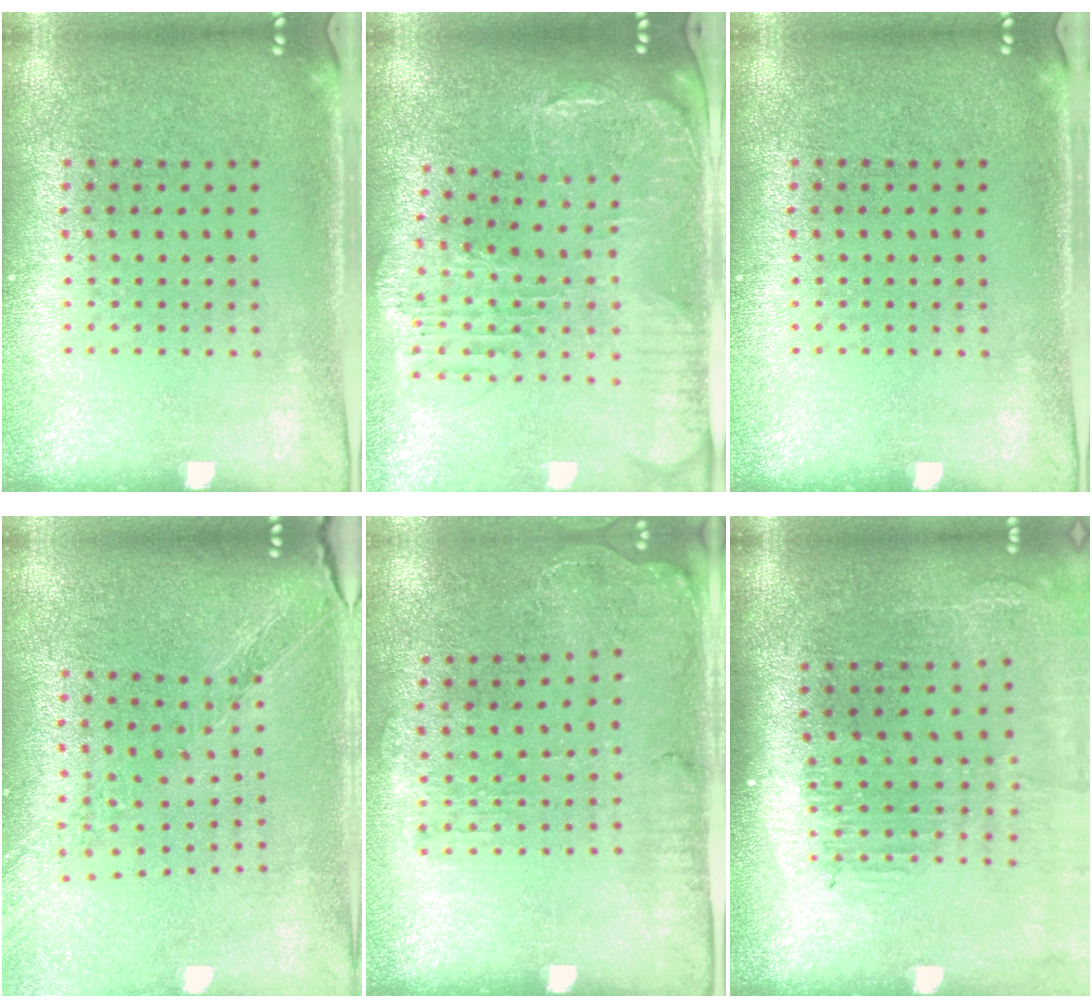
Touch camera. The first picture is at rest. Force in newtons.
{"total": 1.8, "press": 1.6, "slide": 0.7}
{"total": 0.0}
{"total": 1.1, "press": 1.1, "slide": 0.1}
{"total": 1.3, "press": 1.2, "slide": 0.6}
{"total": 2.3, "press": 1.8, "slide": 1.3}